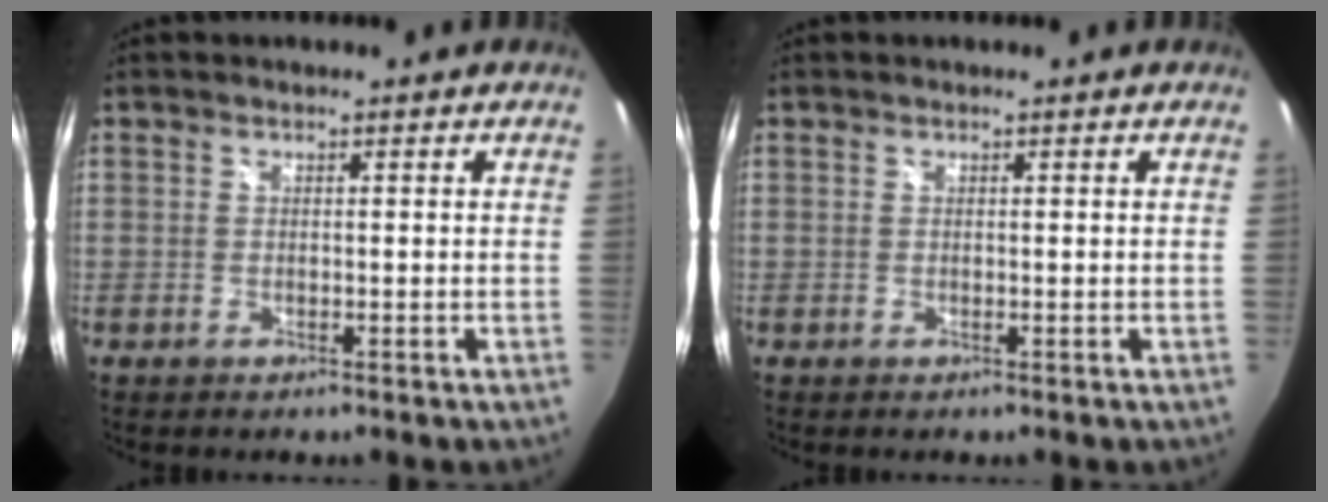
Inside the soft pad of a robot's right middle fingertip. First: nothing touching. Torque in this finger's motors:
{"motor_torque": [0.63, -0.74, -0.04, 0.00]}